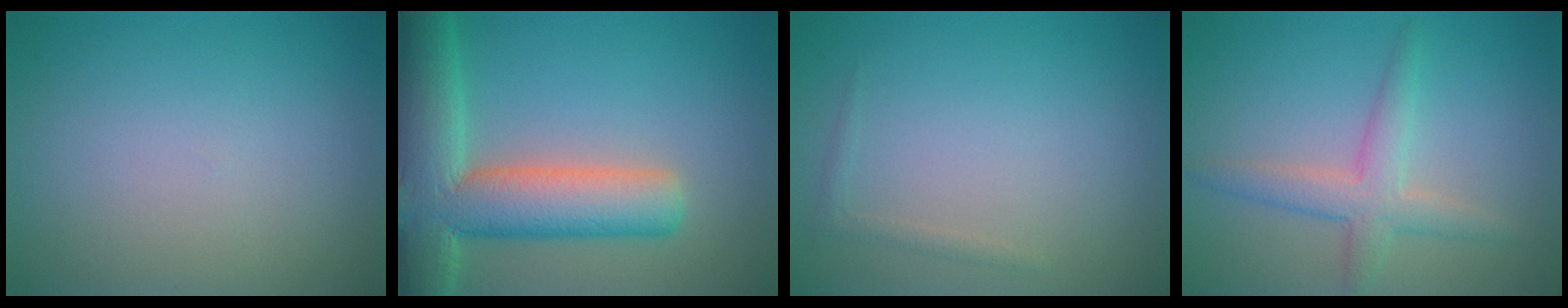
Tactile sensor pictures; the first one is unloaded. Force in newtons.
{"total": 10.2, "press": 10.2, "slide": 0.8}
{"total": 0.8, "press": 0.8, "slide": 0.1}
{"total": 3.3, "press": 3.3, "slide": 0.1}